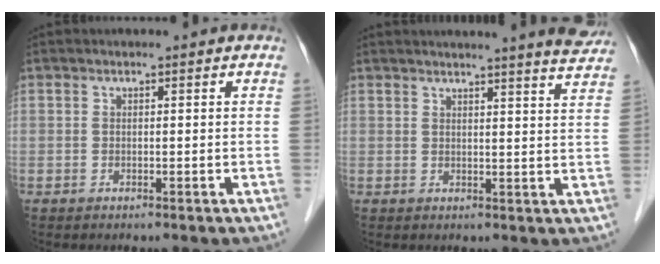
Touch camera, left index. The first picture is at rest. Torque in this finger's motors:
{"motor_torque": [0.82, -1.01, 0.42, 0.05]}